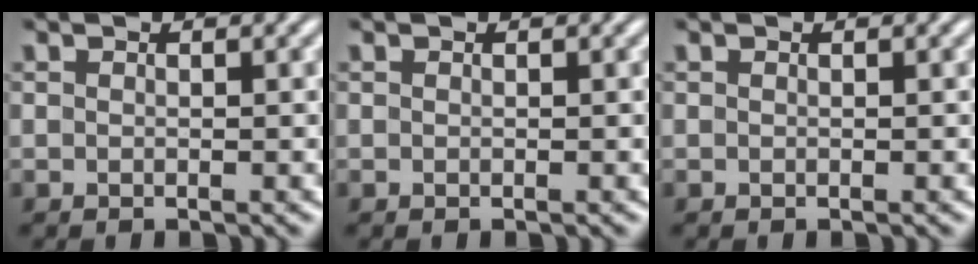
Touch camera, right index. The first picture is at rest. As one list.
[{"total": 0.0}, {"total": 0.0}]